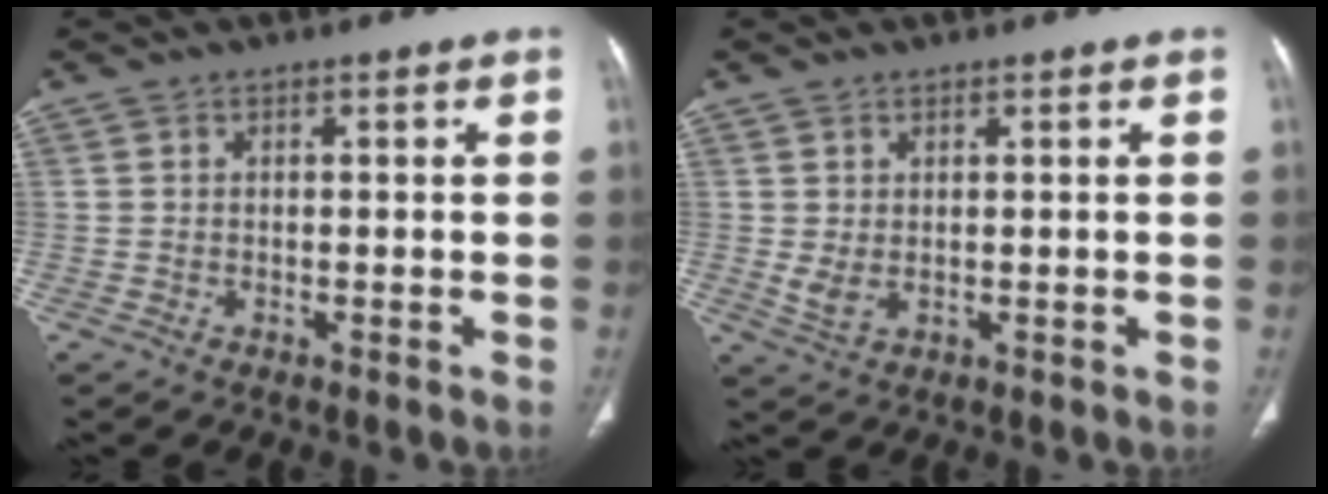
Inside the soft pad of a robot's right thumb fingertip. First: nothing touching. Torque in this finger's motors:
{"motor_torque": [2.54, 2.46, 0.36, -0.67, 0.03]}